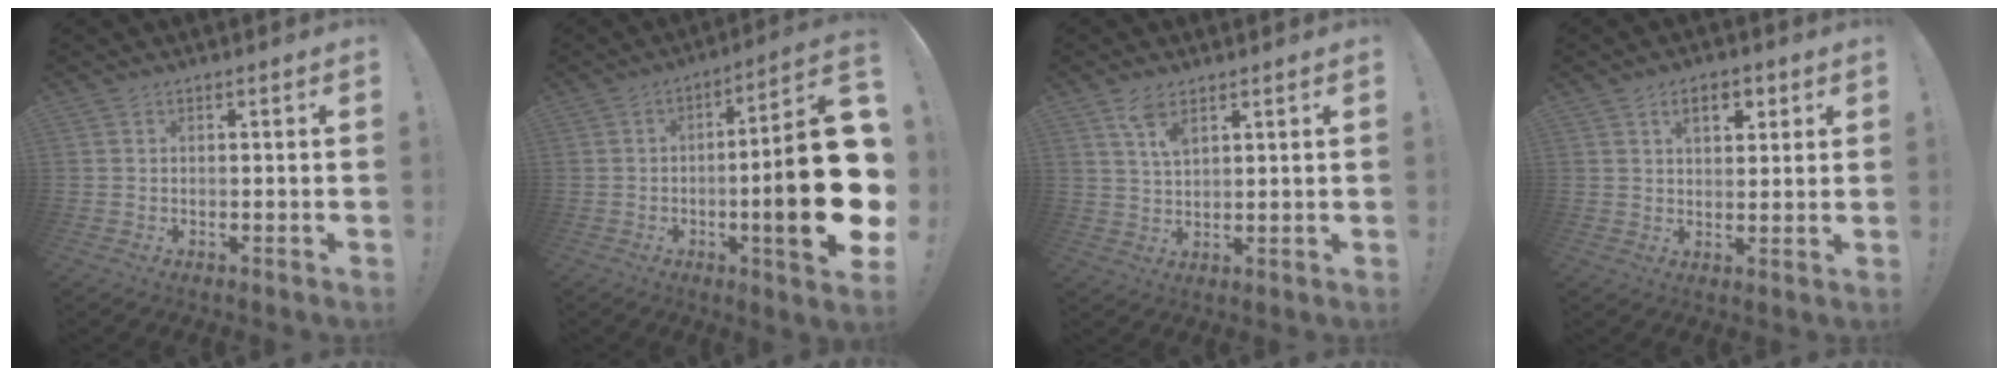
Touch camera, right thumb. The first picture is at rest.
{"total": 23.4, "force": [-3.3, 4.2, 22.8], "torque": [-0.335, 0.010, -0.048]}
{"total": 5.7, "force": [3.4, 2.5, 3.7], "torque": [-0.064, -0.014, 0.062]}
{"total": 6.6, "force": [3.1, 3.9, 4.4], "torque": [-0.064, 0.001, 0.053]}